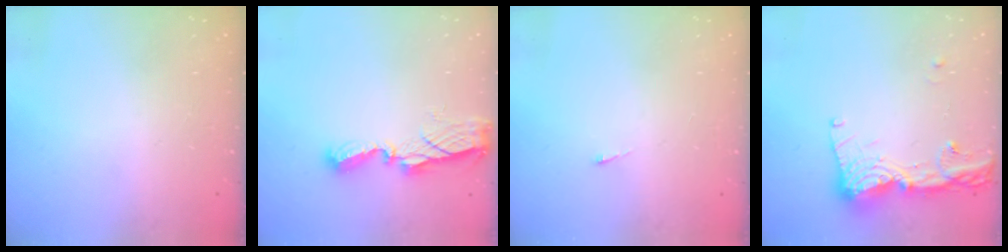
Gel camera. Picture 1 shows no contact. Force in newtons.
{"total": 7.4, "press": 7.4, "slide": 0.2}
{"total": 2.7, "press": 2.7, "slide": 0.4}
{"total": 14.5, "press": 14.4, "slide": 1.7}